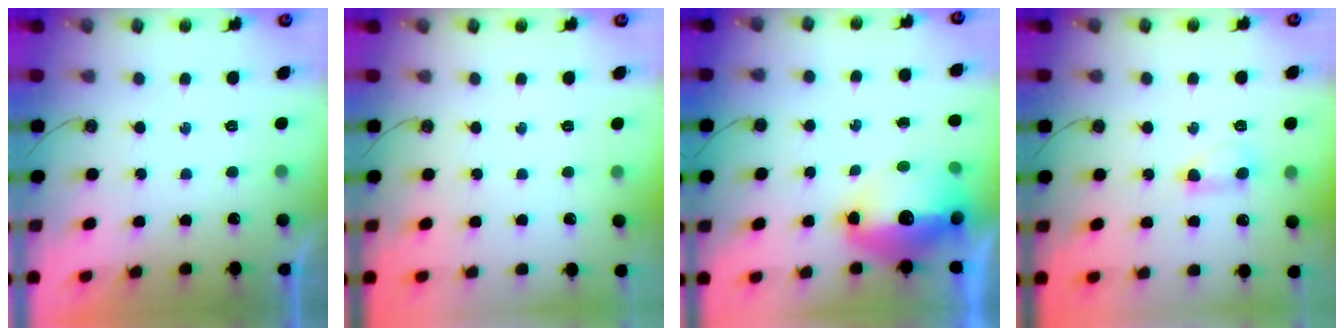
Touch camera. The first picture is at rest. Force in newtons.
{"total": 0.0}
{"total": 16.7, "press": 16.6, "slide": 1.7}
{"total": 4.8, "press": 4.7, "slide": 1.1}